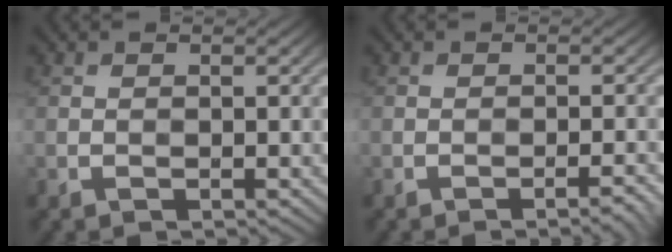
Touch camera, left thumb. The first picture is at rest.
{"total": 2.1, "force": [-1.3, 0.3, 1.6], "torque": [-0.019, 0.007, -0.023]}